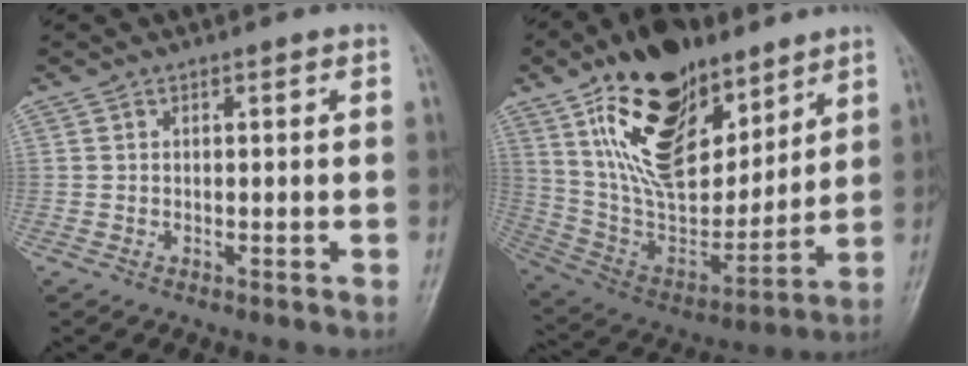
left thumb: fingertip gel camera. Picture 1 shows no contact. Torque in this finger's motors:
{"motor_torque": [2.52, 2.48, 1.31, -1.46, 0.37]}